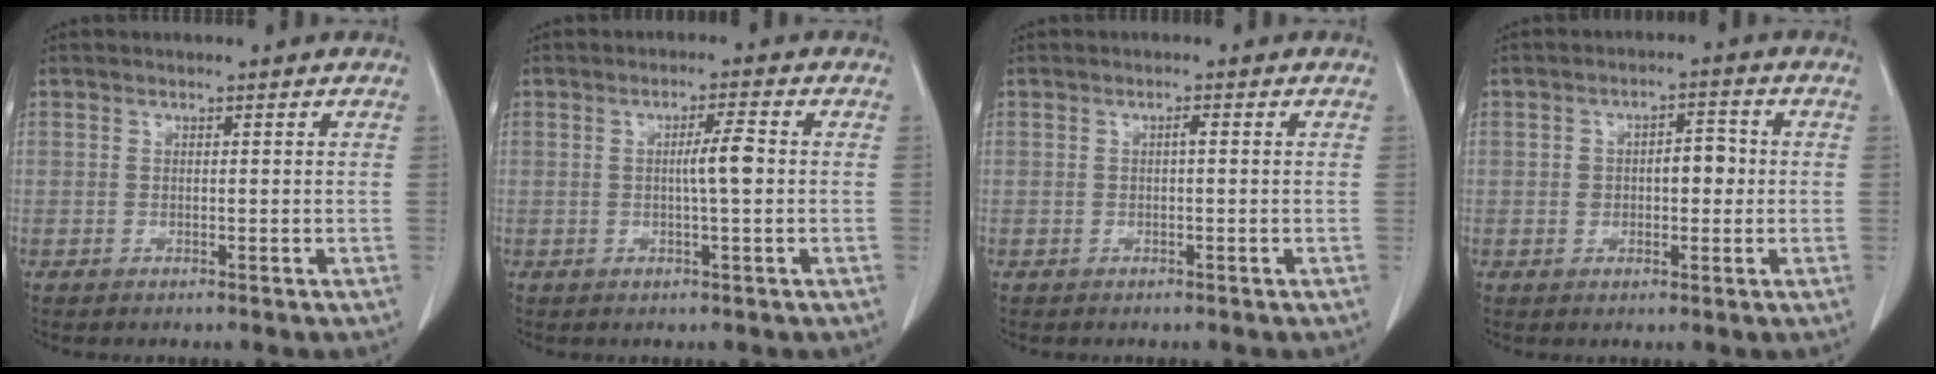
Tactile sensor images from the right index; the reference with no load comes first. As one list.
[{"total": 3.7, "force": [0.1, 0.1, 3.7], "torque": [-0.065, 0.000, 0.000]}, {"total": 0.7, "force": [0.1, 0.1, 0.7], "torque": [-0.010, 0.002, 0.001]}, {"total": 4.7, "force": [0.1, 2.4, 4.0], "torque": [-0.061, 0.015, 0.006]}]